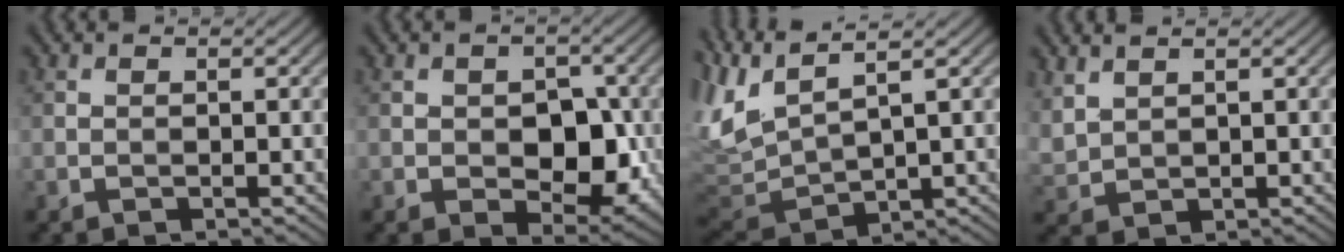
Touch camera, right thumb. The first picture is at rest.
{"total": 6.9, "force": [-1.0, 4.5, 5.1], "torque": [-0.074, -0.011, -0.014]}
{"total": 8.1, "force": [4.0, 2.5, 6.5], "torque": [-0.174, 0.011, 0.084]}
{"total": 3.0, "force": [2.3, 1.4, 1.2], "torque": [-0.042, 0.003, 0.055]}